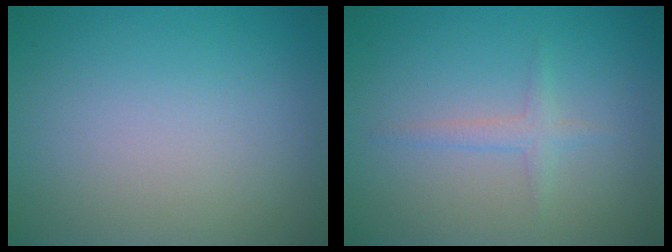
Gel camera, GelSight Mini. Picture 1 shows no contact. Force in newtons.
{"total": 1.3, "press": 1.3, "slide": 0.1}